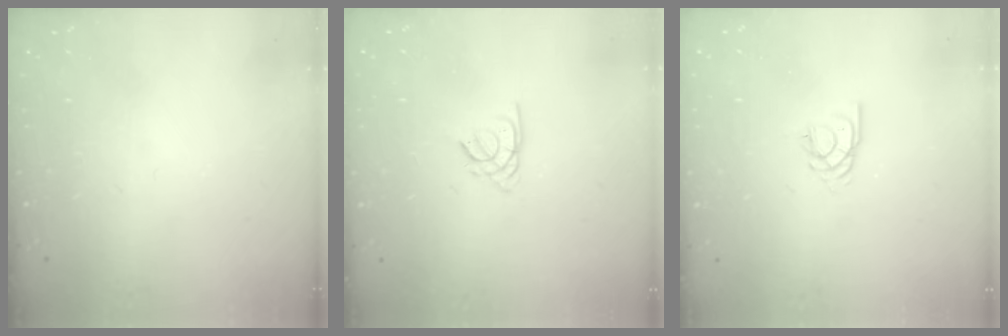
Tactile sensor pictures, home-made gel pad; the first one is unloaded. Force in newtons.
{"total": 1.4, "press": 1.4, "slide": 0.3}
{"total": 2.3, "press": 2.3, "slide": 0.2}